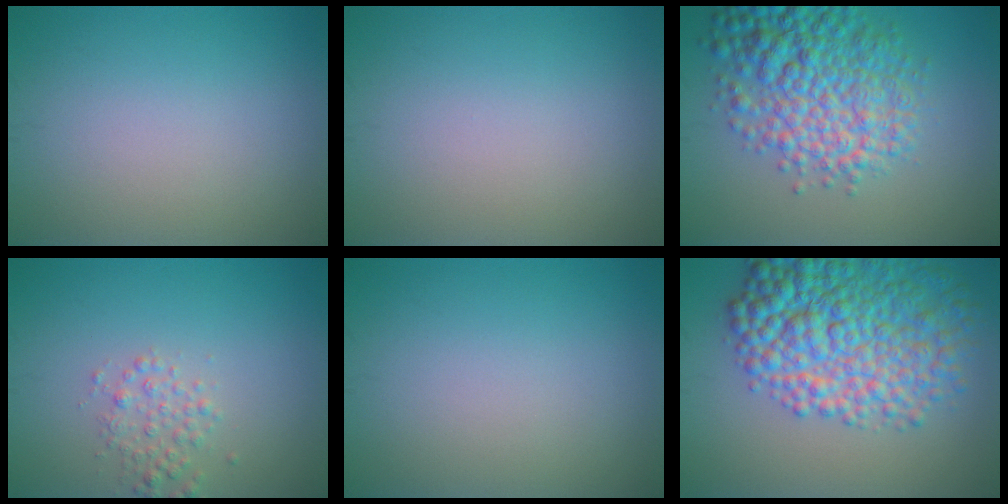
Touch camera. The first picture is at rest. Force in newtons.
{"total": 0.0}
{"total": 8.2, "press": 8.2, "slide": 0.3}
{"total": 2.0, "press": 2.0, "slide": 0.1}
{"total": 0.0}
{"total": 9.9, "press": 9.9, "slide": 0.3}